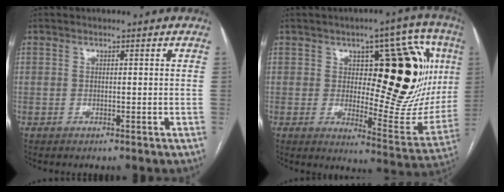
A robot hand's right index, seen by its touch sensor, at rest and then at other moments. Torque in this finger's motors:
{"motor_torque": [1.50, 0.64, 0.56, 0.11]}